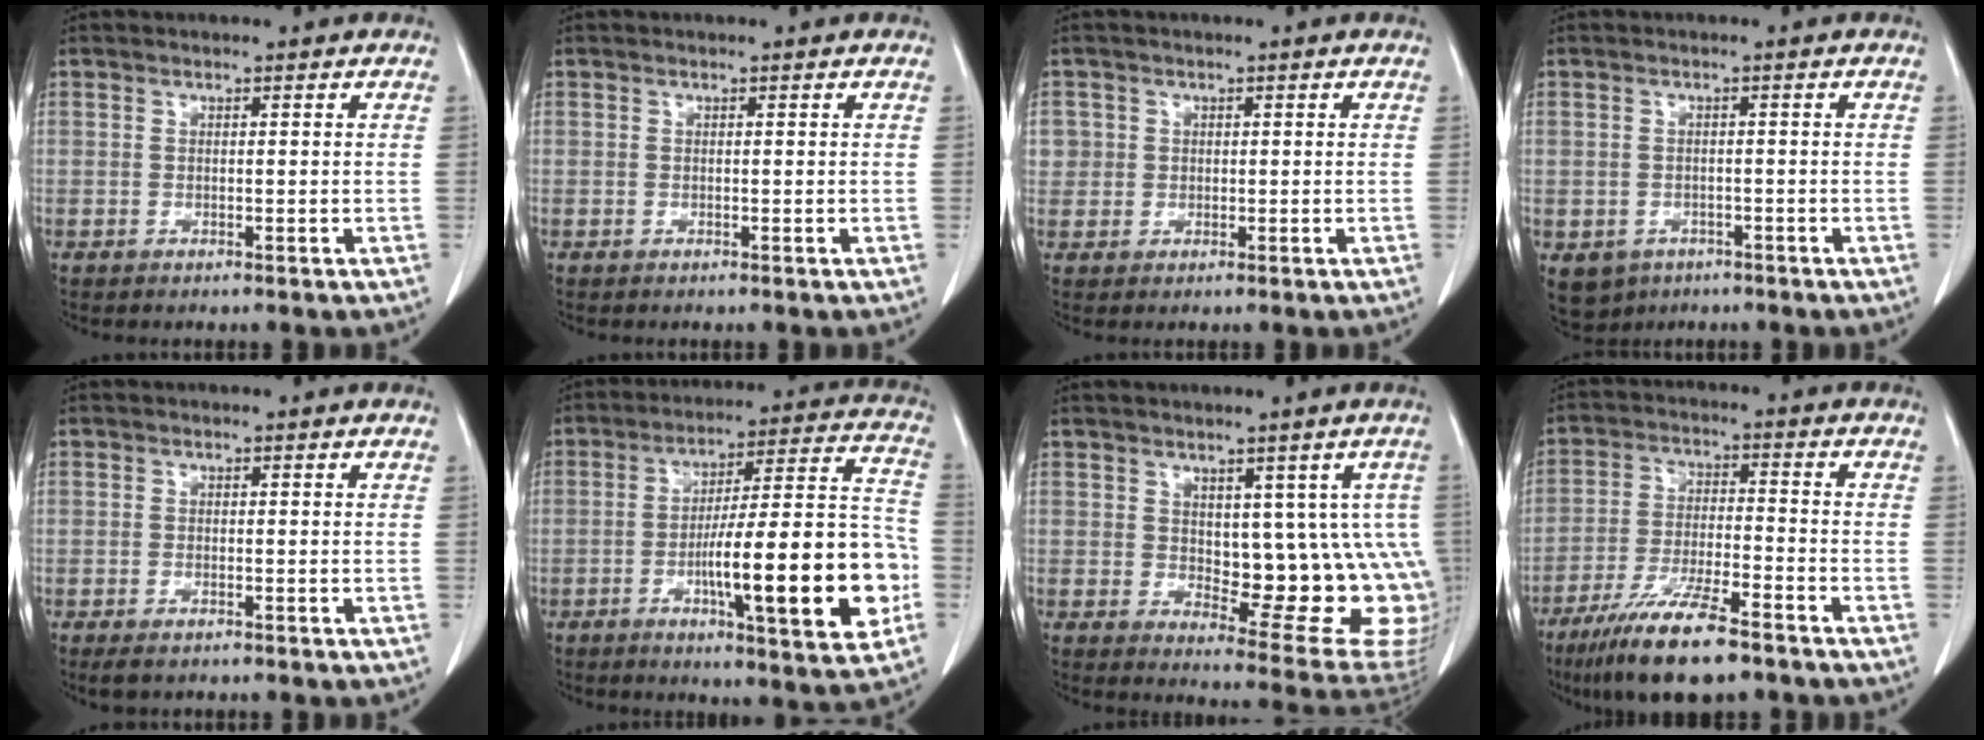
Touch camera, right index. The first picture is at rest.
{"total": 0.0}
{"total": 2.6, "force": [0.6, 2.5, 0.1], "torque": [0.017, 0.003, 0.008]}
{"total": 5.4, "force": [-2.9, 4.4, 1.2], "torque": [-0.020, 0.002, -0.035]}
{"total": 2.3, "force": [-1.6, 0.8, 1.4], "torque": [-0.024, -0.004, -0.017]}
{"total": 21.2, "force": [-5.8, 2.6, 20.2], "torque": [-0.268, 0.016, -0.081]}
{"total": 14.5, "force": [1.0, 6.6, 12.9], "torque": [-0.122, 0.002, 0.030]}
{"total": 12.7, "force": [-9.1, 1.9, 8.7], "torque": [-0.162, -0.030, -0.158]}